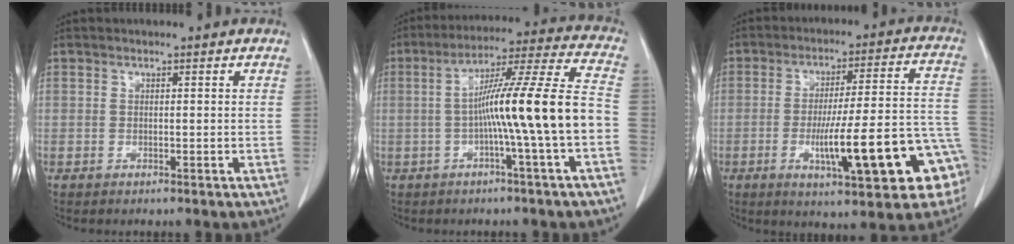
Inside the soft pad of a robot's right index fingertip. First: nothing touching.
{"total": 14.5, "force": [-2.8, -1.3, 14.2], "torque": [-0.228, 0.017, -0.052]}
{"total": 18.5, "force": [-6.4, 2.7, 17.2], "torque": [-0.195, 0.025, -0.080]}